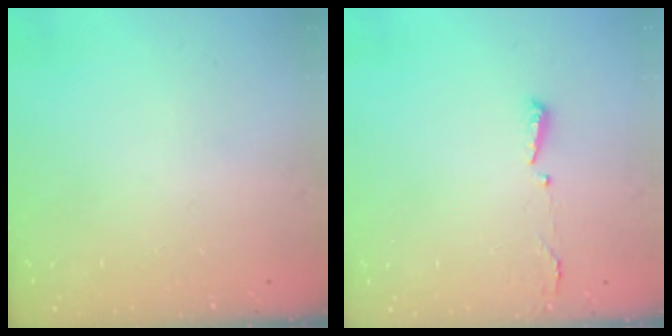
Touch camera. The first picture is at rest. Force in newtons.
{"total": 2.9, "press": 2.8, "slide": 0.6}